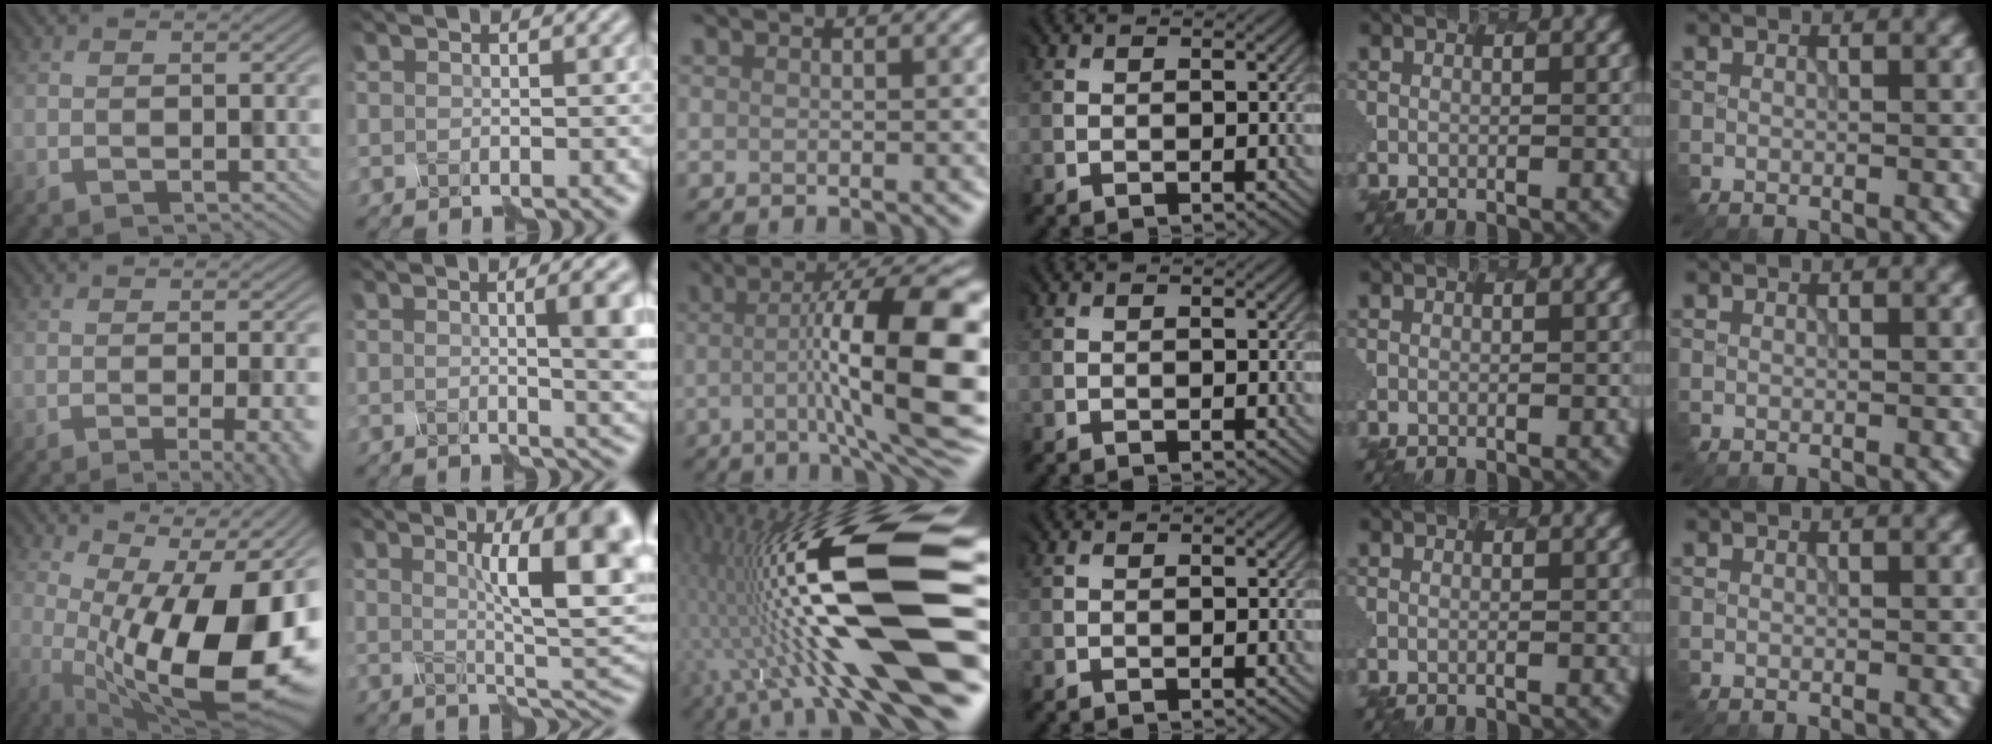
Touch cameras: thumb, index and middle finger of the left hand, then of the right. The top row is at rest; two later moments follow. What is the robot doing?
{"motion": "disassemble", "object": "hinged jar"}